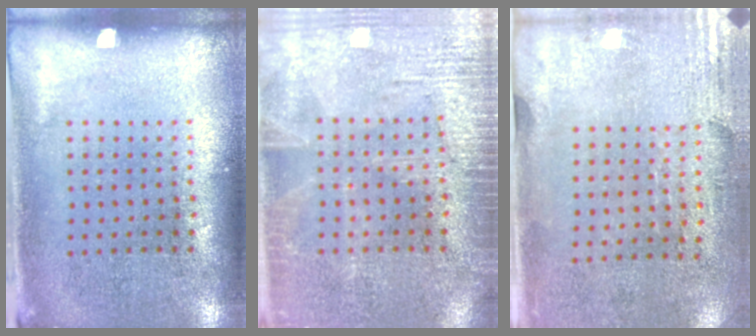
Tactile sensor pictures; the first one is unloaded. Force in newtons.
{"total": 3.5, "press": 3.5, "slide": 0.5}
{"total": 2.9, "press": 2.4, "slide": 1.5}